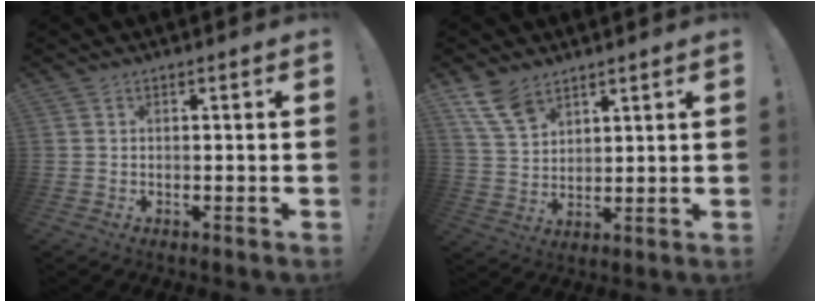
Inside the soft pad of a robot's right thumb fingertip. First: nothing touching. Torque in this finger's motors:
{"motor_torque": [0.41, 0.62, 0.72, 0.27, -0.01]}